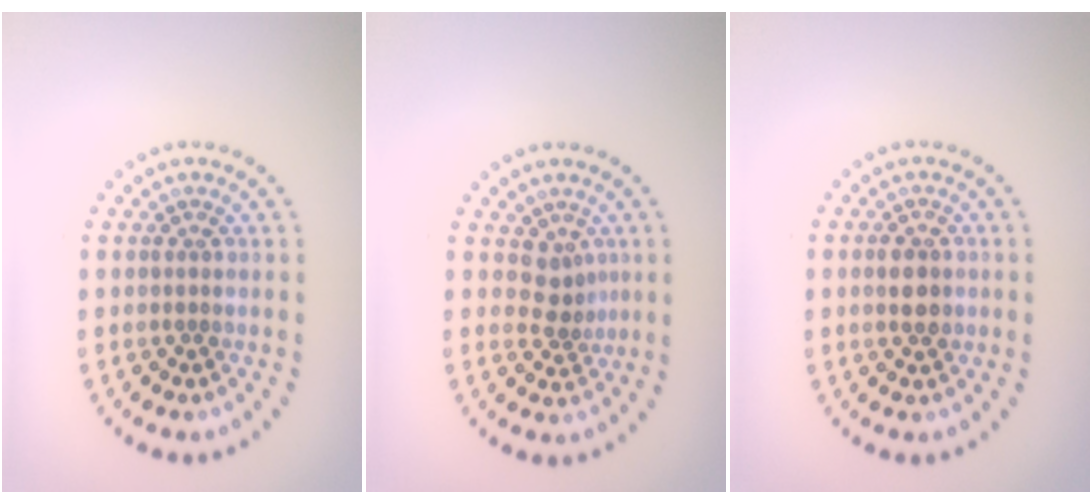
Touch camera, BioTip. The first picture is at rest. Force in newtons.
{"total": 2.0, "press": 1.5, "slide": 1.3}
{"total": 2.7, "press": 2.7, "slide": 0.2}